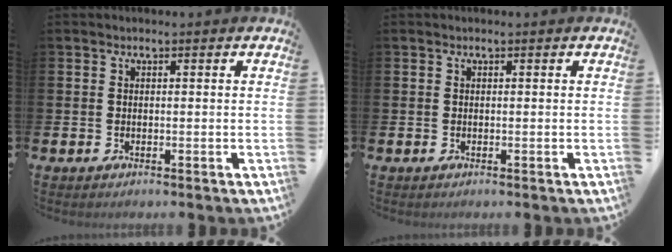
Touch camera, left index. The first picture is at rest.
{"total": 0.0}